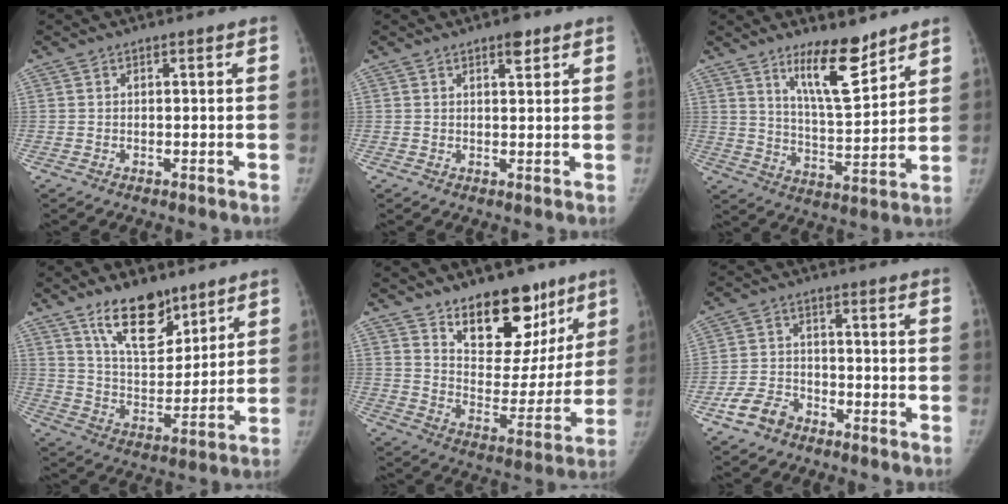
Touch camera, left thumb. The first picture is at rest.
{"total": 2.7, "force": [1.7, 1.1, 1.7], "torque": [-0.016, -0.009, 0.025]}
{"total": 11.7, "force": [8.3, 3.1, 7.6], "torque": [-0.107, -0.073, 0.149]}
{"total": 14.1, "force": [9.6, 6.7, 7.8], "torque": [-0.093, -0.068, 0.174]}
{"total": 18.3, "force": [12.1, 9.9, 9.5], "torque": [-0.070, -0.080, 0.188]}
{"total": 6.2, "force": [-4.1, 4.0, 2.4], "torque": [-0.043, 0.024, -0.077]}